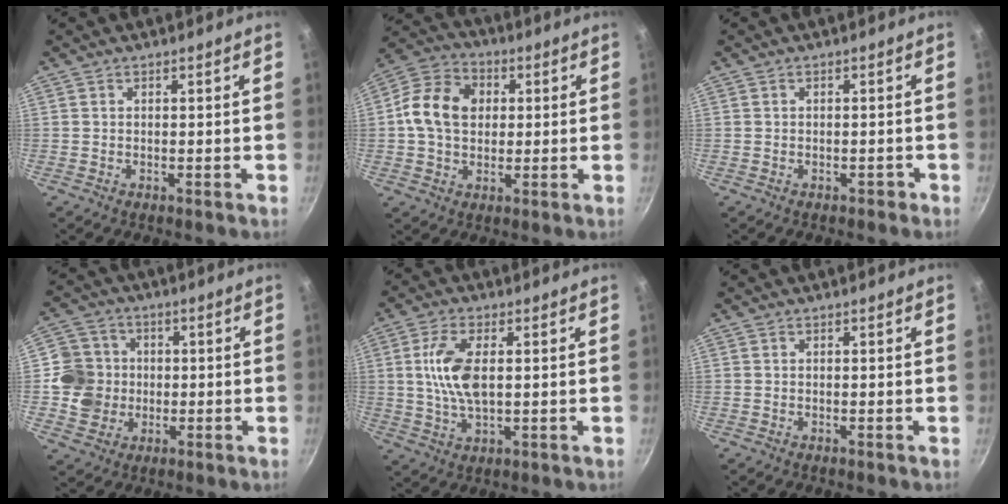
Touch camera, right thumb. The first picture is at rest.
{"total": 12.3, "force": [1.3, 9.4, 7.8], "torque": [-0.128, 0.019, 0.015]}
{"total": 1.1, "force": [-0.7, 0.8, 0.3], "torque": [-0.001, 0.005, -0.012]}
{"total": 10.1, "force": [-0.6, 9.5, 3.4], "torque": [-0.037, 0.015, -0.012]}
{"total": 9.2, "force": [1.2, 4.3, 8.1], "torque": [-0.172, -0.003, 0.025]}
{"total": 0.0}